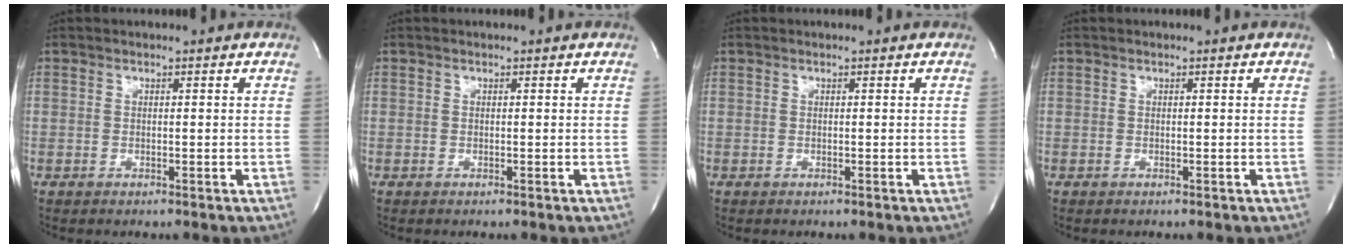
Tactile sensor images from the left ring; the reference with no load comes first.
{"total": 0.0}
{"total": 0.0}
{"total": 0.0}